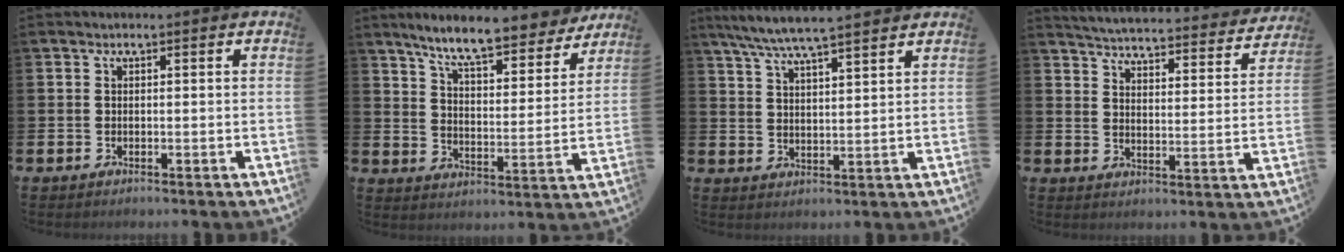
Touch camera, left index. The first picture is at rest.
{"total": 9.3, "force": [8.4, 1.4, 3.8], "torque": [-0.089, -0.048, 0.145]}
{"total": 6.7, "force": [6.2, 0.1, 2.3], "torque": [-0.070, -0.023, 0.113]}
{"total": 4.7, "force": [4.7, 0.3, 0.7], "torque": [-0.034, -0.044, 0.075]}